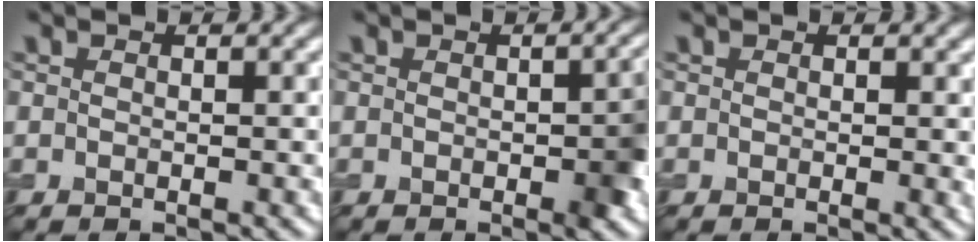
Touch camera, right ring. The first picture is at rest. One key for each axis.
{"total": 3.3, "fx": -0.6, "fy": 1.1, "fz": 3.1, "tx": -0.038, "ty": 0.000, "tz": -0.008}
{"total": 1.1, "fx": 0.4, "fy": 0.4, "fz": 1.0, "tx": -0.011, "ty": 0.000, "tz": 0.006}